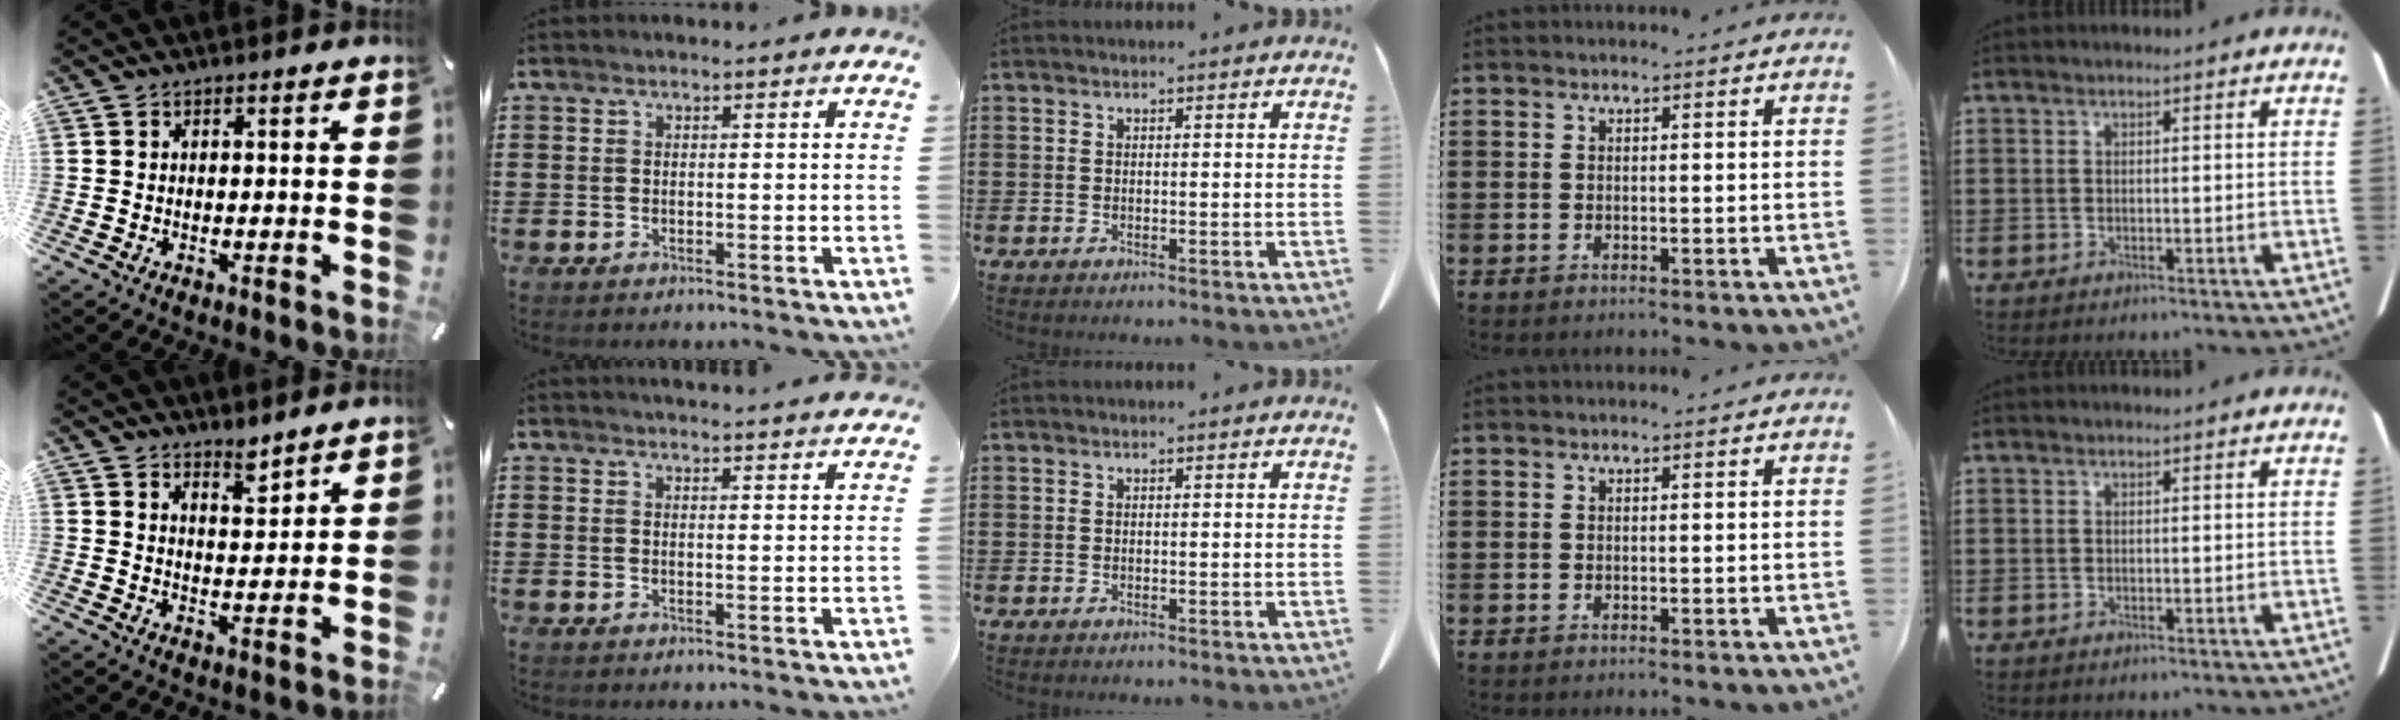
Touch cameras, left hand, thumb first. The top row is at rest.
{"thumb": {"total": 4.2, "force": [4.0, 1.1, 0.8], "torque": [0.000, -0.032, 0.071]}, "index": {"total": 2.2, "force": [2.2, -0.3, 0.0], "torque": [-0.005, -0.005, 0.042]}}